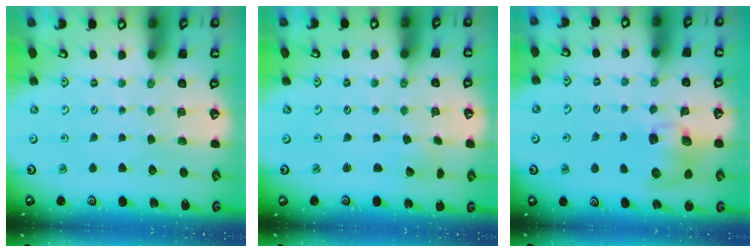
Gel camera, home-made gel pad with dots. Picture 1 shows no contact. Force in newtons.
{"total": 2.4, "press": 2.4, "slide": 0.2}
{"total": 9.4, "press": 9.3, "slide": 1.4}